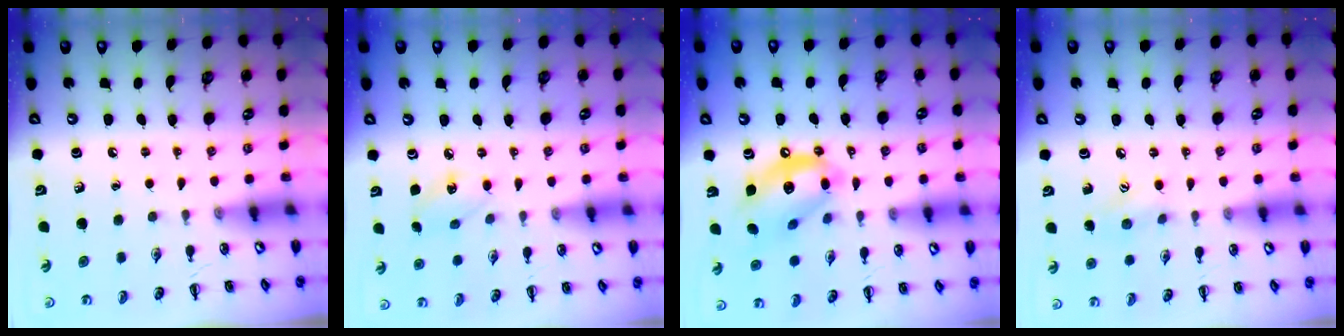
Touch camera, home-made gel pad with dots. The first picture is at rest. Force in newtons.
{"total": 6.3, "press": 6.2, "slide": 1.2}
{"total": 14.1, "press": 13.8, "slide": 3.2}
{"total": 7.1, "press": 6.9, "slide": 1.7}